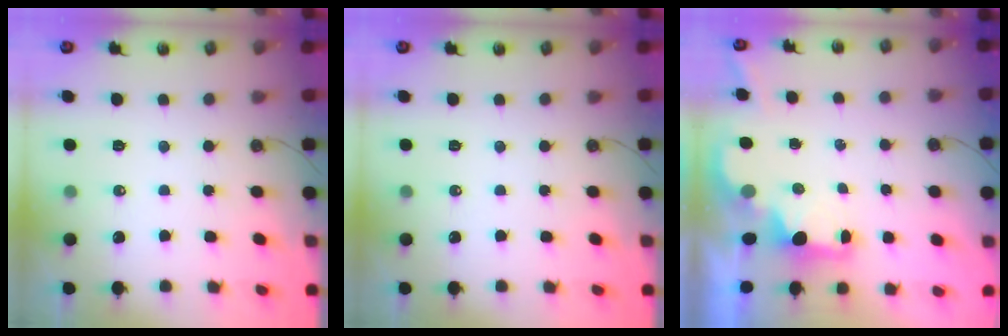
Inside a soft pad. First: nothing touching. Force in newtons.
{"total": 0.0}
{"total": 1.9, "press": 1.8, "slide": 0.7}